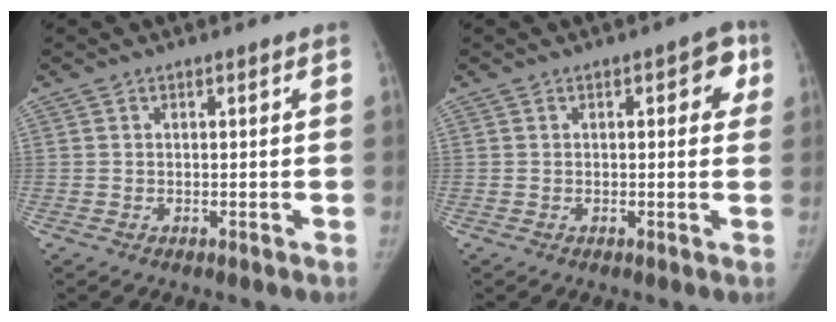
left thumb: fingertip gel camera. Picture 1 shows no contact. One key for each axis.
{"total": 4.2, "fx": 1.3, "fy": 2.2, "fz": 3.3, "tx": -0.006, "ty": 0.003, "tz": 0.004}